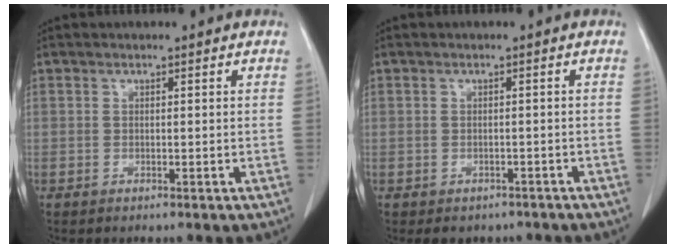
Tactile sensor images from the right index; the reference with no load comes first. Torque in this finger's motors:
{"motor_torque": [-0.96, -0.15, -0.45, -0.19]}